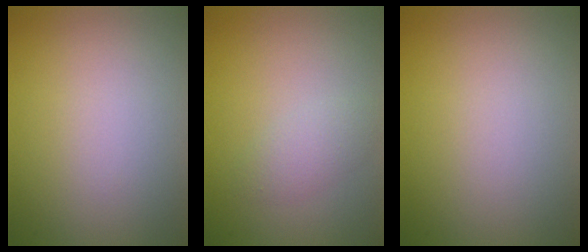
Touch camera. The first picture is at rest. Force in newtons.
{"total": 1.7, "press": 1.7, "slide": 0.1}
{"total": 0.0}